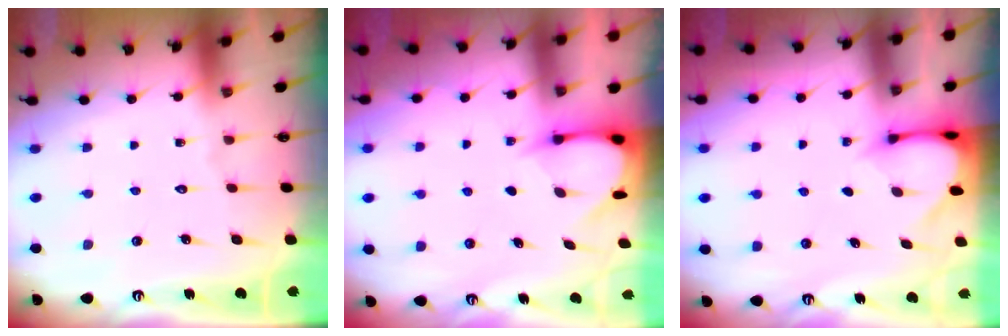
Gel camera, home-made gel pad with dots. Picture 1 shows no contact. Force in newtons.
{"total": 3.9, "press": 3.8, "slide": 0.3}
{"total": 3.3, "press": 3.3, "slide": 0.3}